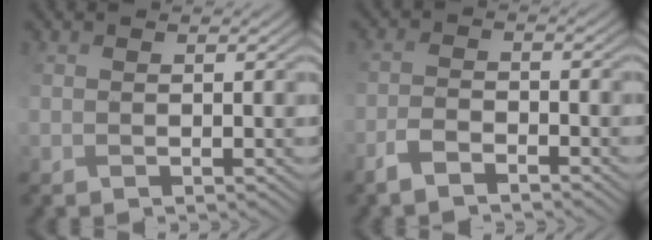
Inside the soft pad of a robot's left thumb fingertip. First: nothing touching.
{"total": 2.8, "force": [-2.4, 0.5, 1.3], "torque": [-0.020, 0.001, -0.052]}